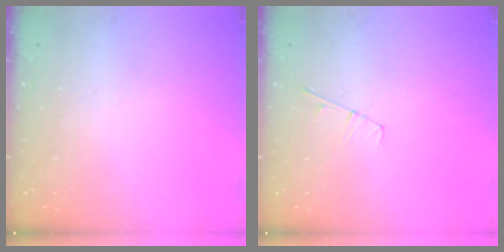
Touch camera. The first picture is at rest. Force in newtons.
{"total": 3.1, "press": 3.1, "slide": 0.4}